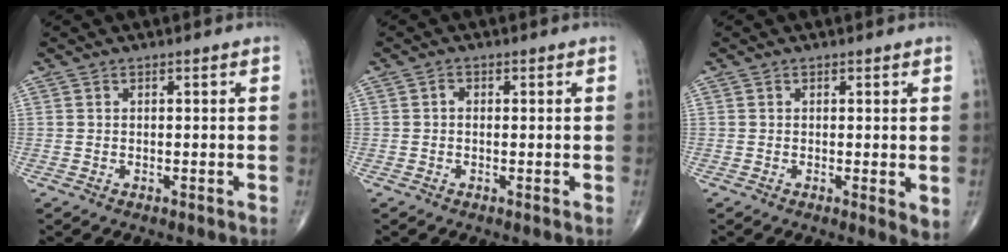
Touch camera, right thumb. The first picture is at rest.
{"total": 1.0, "force": [0.0, 0.6, 0.7], "torque": [-0.008, 0.002, -0.005]}
{"total": 2.9, "force": [0.1, 0.9, 2.7], "torque": [-0.040, -0.012, -0.001]}